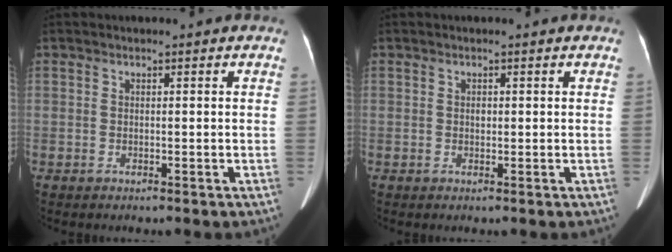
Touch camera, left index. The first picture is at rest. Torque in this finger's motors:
{"motor_torque": [0.45, -0.03, 0.11, 0.00]}